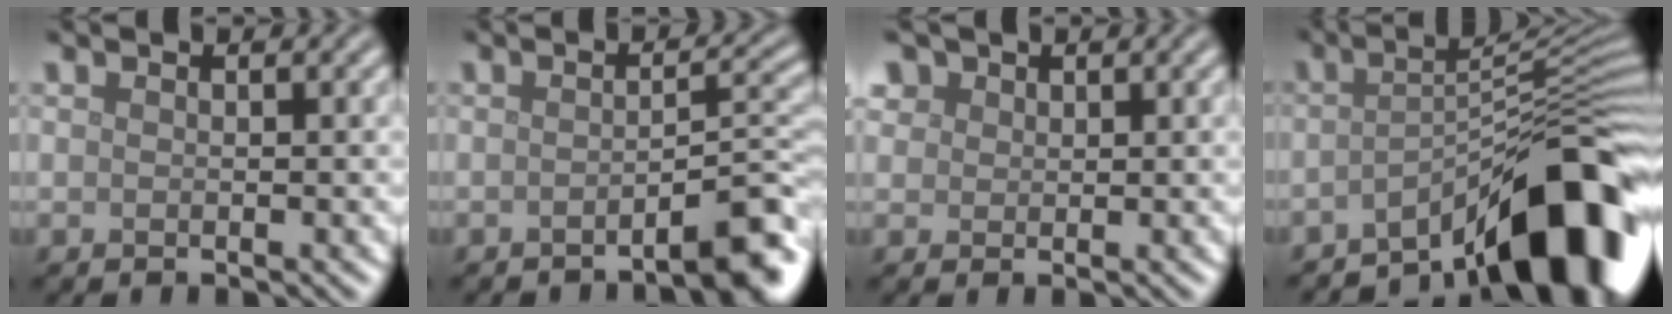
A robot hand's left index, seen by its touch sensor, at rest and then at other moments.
{"total": 4.2, "force": [-2.5, 0.7, 3.3], "torque": [-0.038, 0.015, -0.042]}
{"total": 2.6, "force": [1.5, 1.9, 0.8], "torque": [-0.024, 0.005, 0.025]}
{"total": 11.9, "force": [-6.6, 3.0, 9.4], "torque": [-0.111, 0.014, -0.112]}